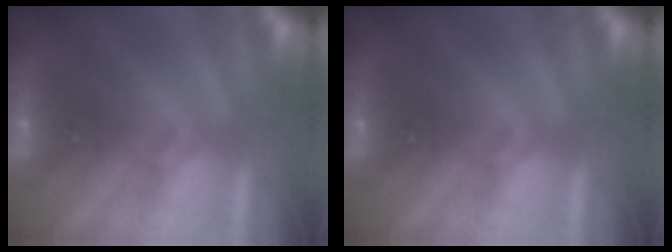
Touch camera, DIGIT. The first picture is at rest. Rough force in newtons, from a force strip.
{"total": 0.0}